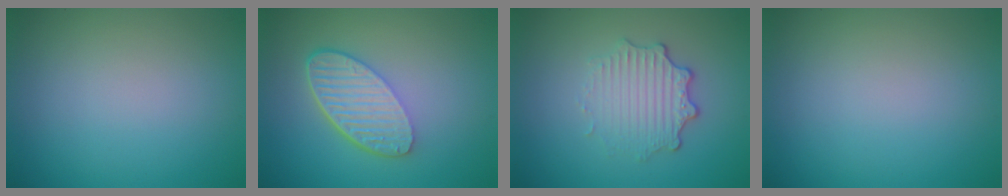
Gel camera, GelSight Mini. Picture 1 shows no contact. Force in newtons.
{"total": 5.5, "press": 4.0, "slide": 3.8}
{"total": 3.4, "press": 2.7, "slide": 2.0}
{"total": 0.0}